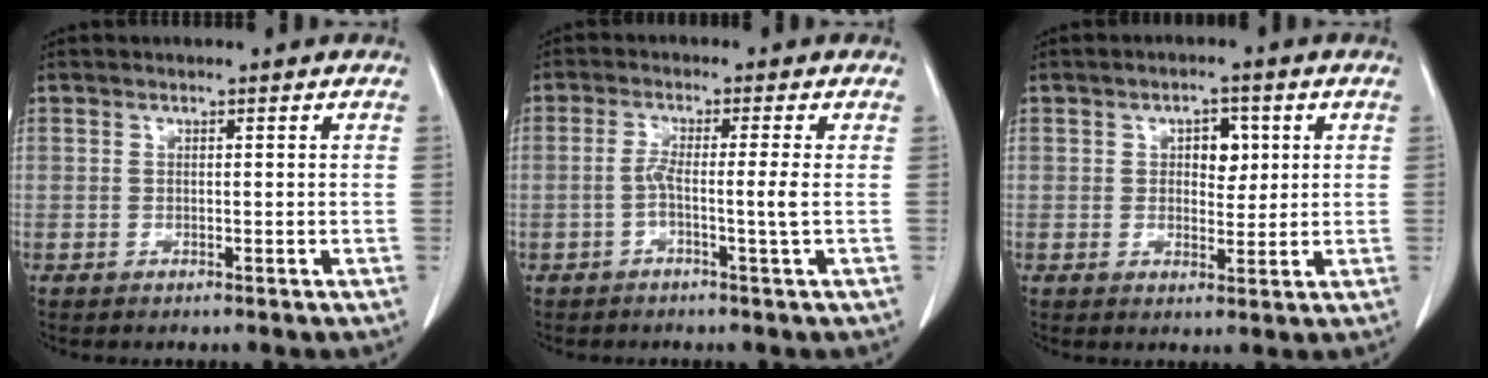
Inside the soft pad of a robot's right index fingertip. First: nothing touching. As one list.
[{"total": 3.7, "force": [-0.8, -0.6, 3.6], "torque": [-0.068, 0.000, -0.015]}, {"total": 4.1, "force": [1.2, 2.4, 3.1], "torque": [-0.045, 0.007, 0.020]}]